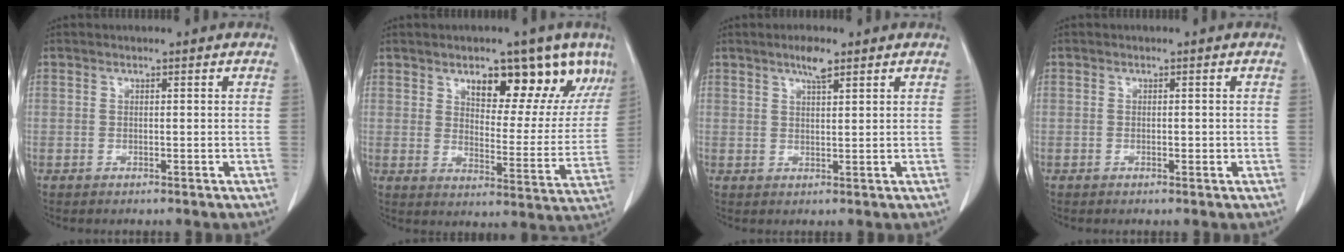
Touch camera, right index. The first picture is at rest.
{"total": 13.4, "force": [8.3, 5.7, 8.9], "torque": [-0.092, -0.004, 0.120]}
{"total": 3.1, "force": [2.1, 0.5, 2.2], "torque": [-0.042, 0.002, 0.036]}
{"total": 0.7, "force": [-0.2, 0.3, 0.6], "torque": [-0.011, 0.000, -0.001]}